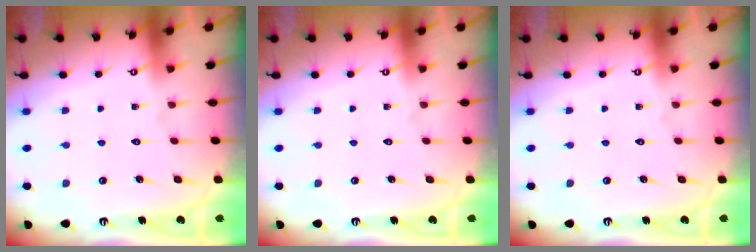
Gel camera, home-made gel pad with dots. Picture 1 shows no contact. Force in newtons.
{"total": 0.0}
{"total": 0.0}